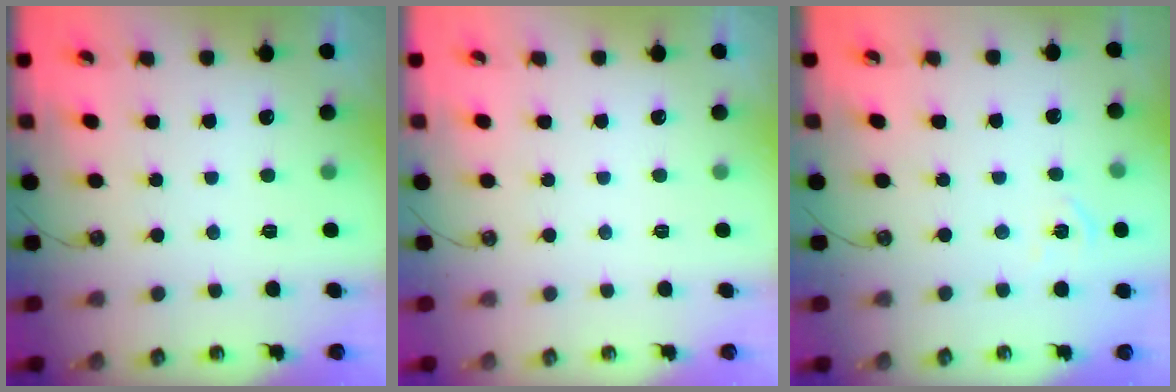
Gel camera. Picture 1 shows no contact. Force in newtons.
{"total": 0.0}
{"total": 3.7, "press": 3.6, "slide": 0.5}